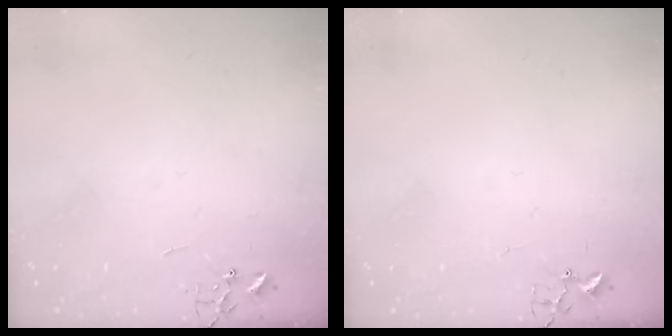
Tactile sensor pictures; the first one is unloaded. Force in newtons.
{"total": 3.0, "press": 2.9, "slide": 0.4}